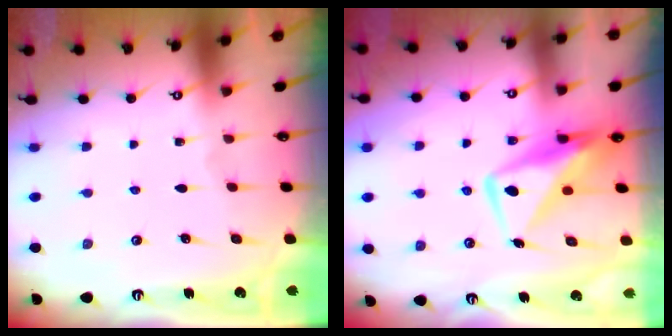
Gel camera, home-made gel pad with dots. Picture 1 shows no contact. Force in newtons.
{"total": 12.2, "press": 12.1, "slide": 1.2}